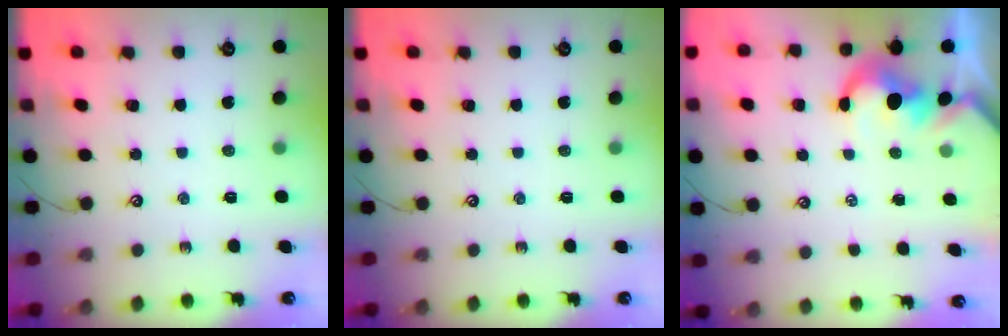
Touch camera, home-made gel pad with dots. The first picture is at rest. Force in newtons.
{"total": 0.0}
{"total": 1.2, "press": 0.9, "slide": 0.8}